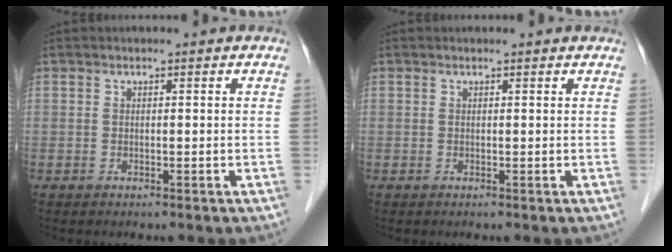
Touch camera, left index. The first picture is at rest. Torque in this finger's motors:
{"motor_torque": [0.25, -0.15, -0.01, -0.01]}